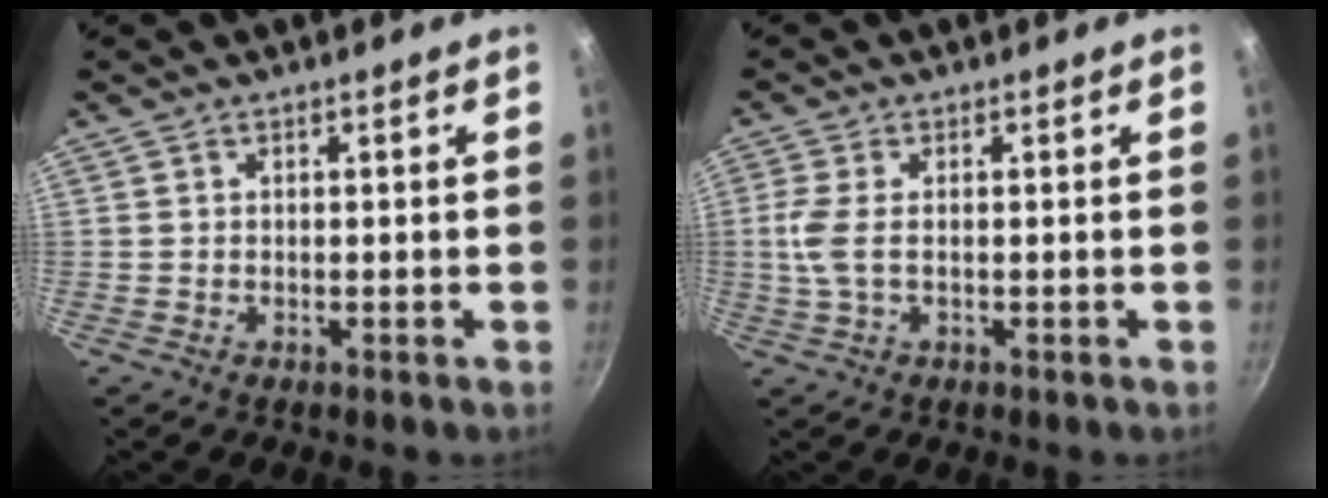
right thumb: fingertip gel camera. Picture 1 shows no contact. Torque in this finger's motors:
{"motor_torque": [-0.65, 0.72, 0.75, -0.17, 0.04]}